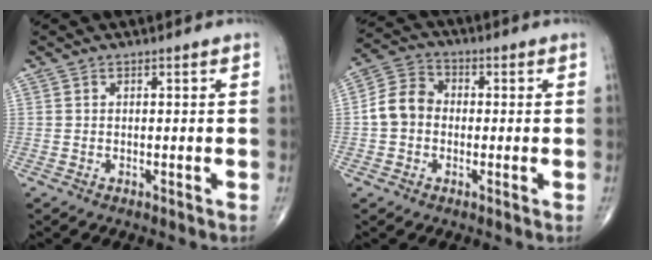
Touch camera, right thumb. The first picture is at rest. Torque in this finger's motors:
{"motor_torque": [-0.25, 0.28, 0.27, -0.12, 0.11]}